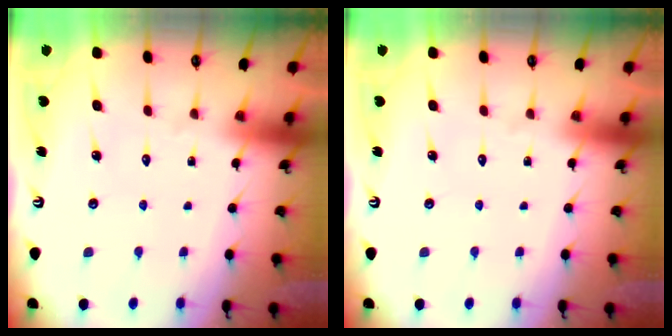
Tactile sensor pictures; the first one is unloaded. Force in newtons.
{"total": 0.0}